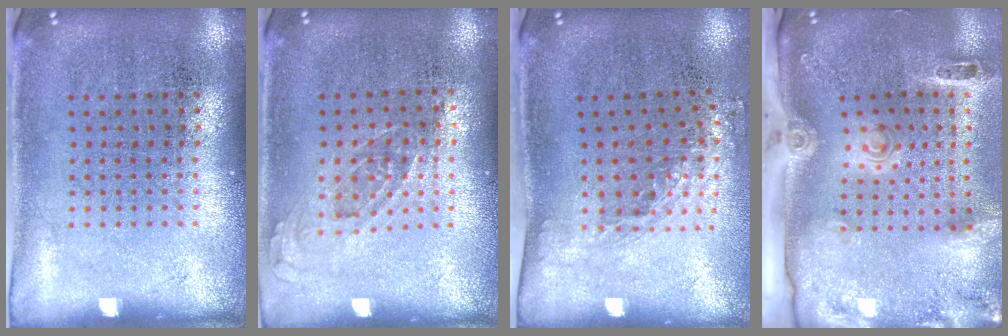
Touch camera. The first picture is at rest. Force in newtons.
{"total": 0.6, "press": 0.6, "slide": 0.3}
{"total": 1.5, "press": 1.1, "slide": 1.0}
{"total": 3.2, "press": 2.1, "slide": 2.4}